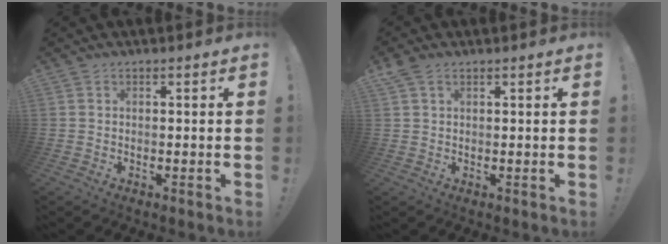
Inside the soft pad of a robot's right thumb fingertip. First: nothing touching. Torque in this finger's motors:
{"motor_torque": [0.02, 0.09, 0.12, 0.05, 0.00]}